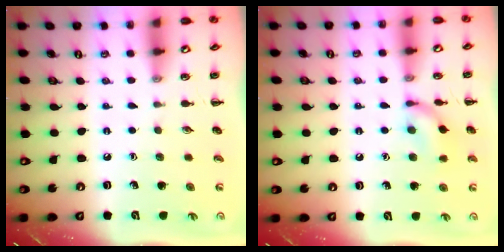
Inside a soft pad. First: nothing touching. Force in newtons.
{"total": 10.0, "press": 10.0, "slide": 0.5}